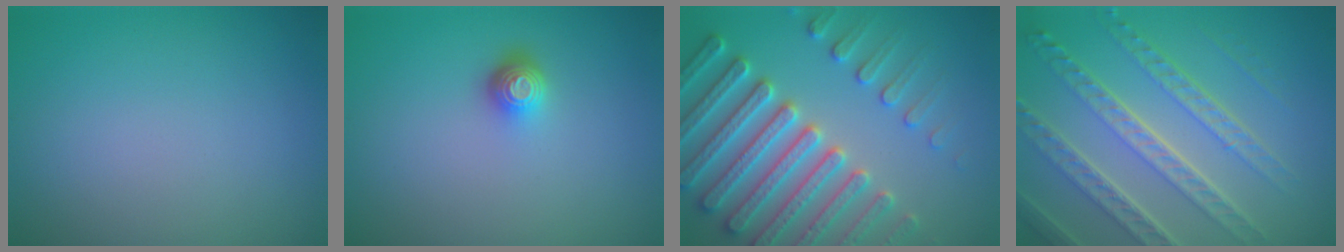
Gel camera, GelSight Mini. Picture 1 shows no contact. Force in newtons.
{"total": 1.7, "press": 1.3, "slide": 1.1}
{"total": 7.6, "press": 7.4, "slide": 2.0}
{"total": 7.2, "press": 5.2, "slide": 5.1}